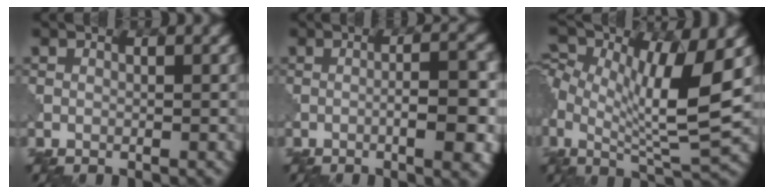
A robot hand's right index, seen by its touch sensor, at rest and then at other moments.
{"total": 5.1, "force": [-1.8, 1.2, 4.6], "torque": [-0.057, 0.007, -0.022]}
{"total": 9.2, "force": [1.0, 3.1, 8.5], "torque": [-0.167, -0.001, 0.018]}